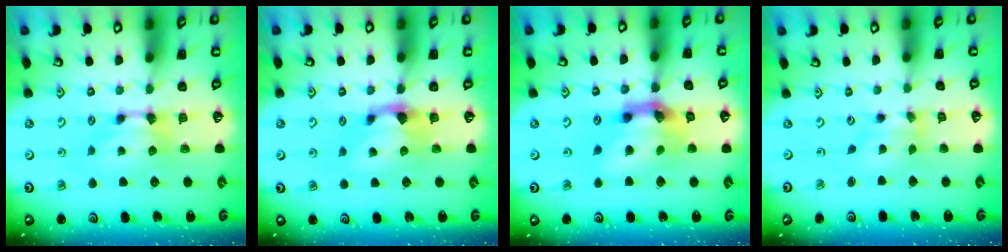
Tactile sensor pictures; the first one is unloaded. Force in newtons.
{"total": 0.9, "press": 0.5, "slide": 0.8}
{"total": 9.2, "press": 8.8, "slide": 2.6}
{"total": 1.6, "press": 1.0, "slide": 1.3}